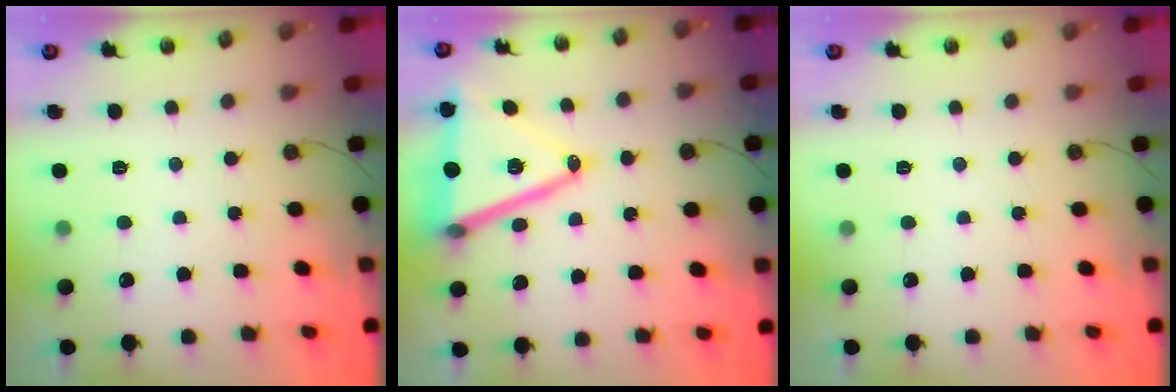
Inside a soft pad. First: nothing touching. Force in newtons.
{"total": 18.5, "press": 18.1, "slide": 4.0}
{"total": 0.0}